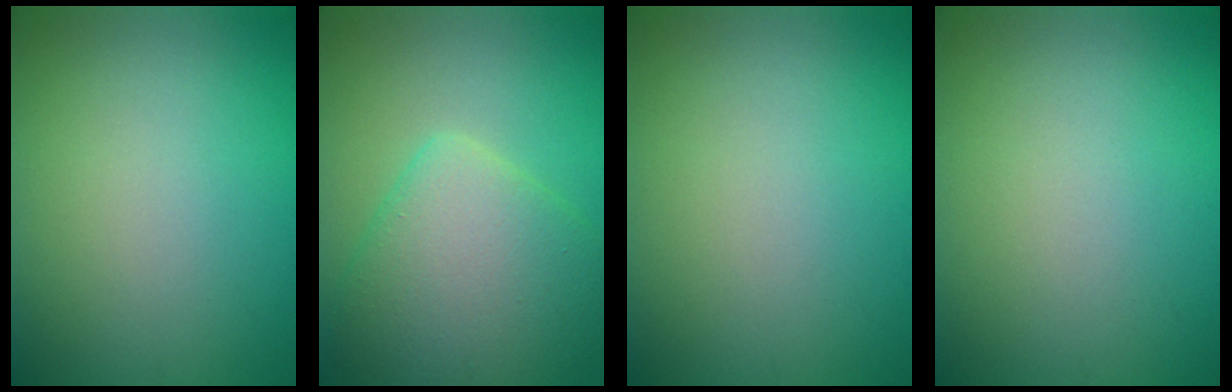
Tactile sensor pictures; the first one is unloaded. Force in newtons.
{"total": 7.4, "press": 7.4, "slide": 0.3}
{"total": 0.0}
{"total": 0.0}